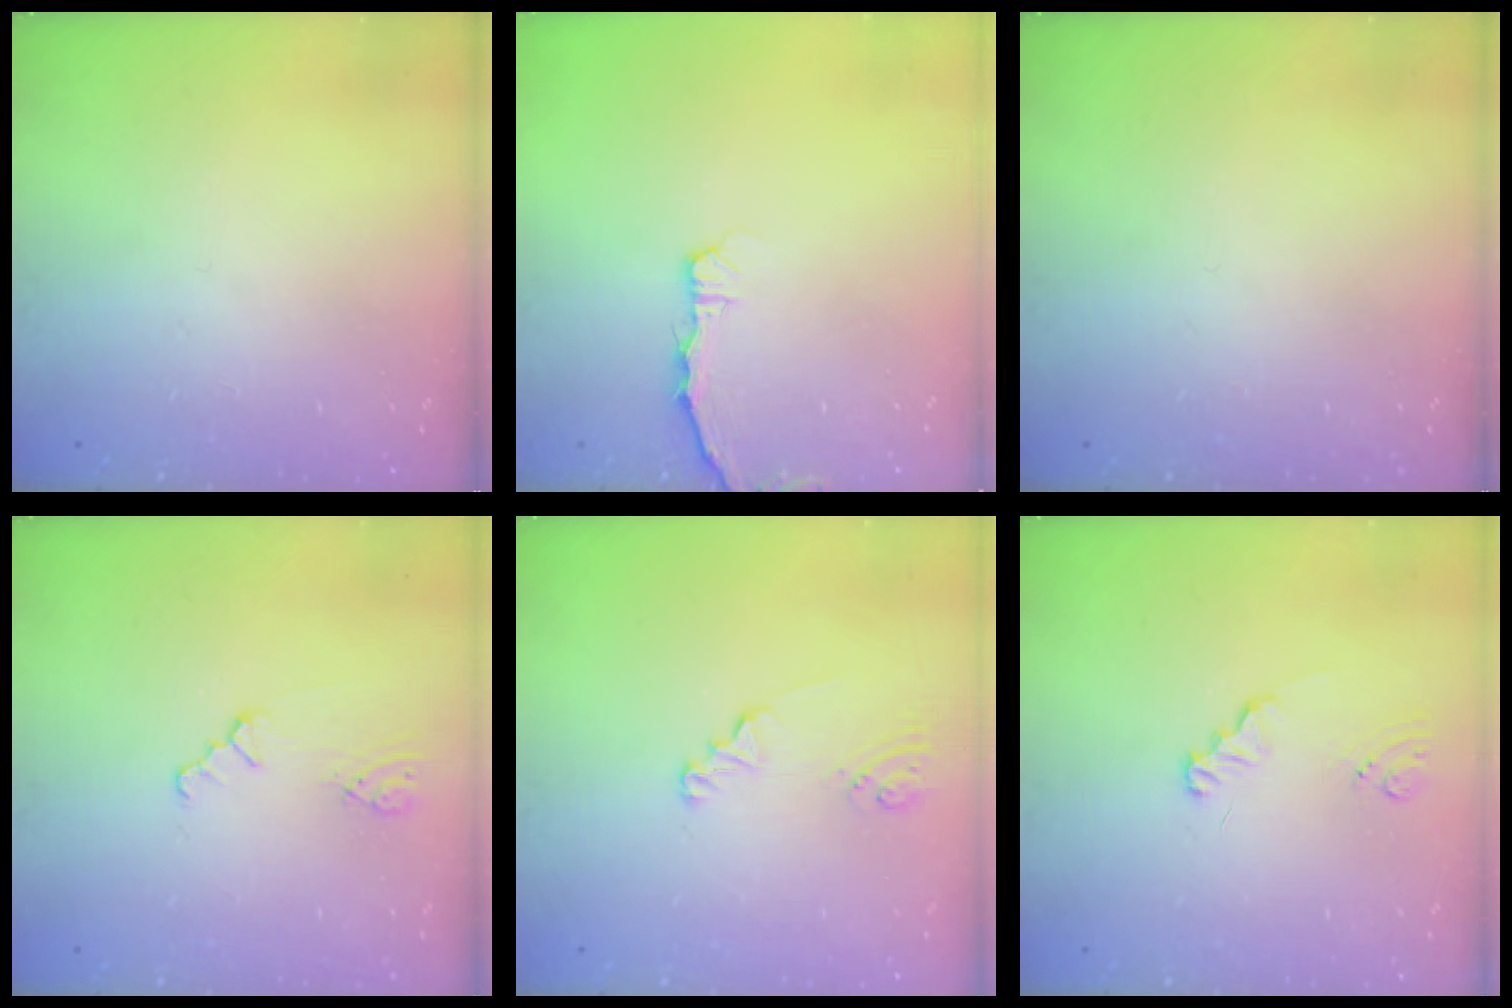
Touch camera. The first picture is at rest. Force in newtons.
{"total": 3.0, "press": 3.0, "slide": 0.3}
{"total": 0.0}
{"total": 1.3, "press": 1.3, "slide": 0.3}
{"total": 1.8, "press": 1.8, "slide": 0.2}
{"total": 1.0, "press": 1.0, "slide": 0.1}